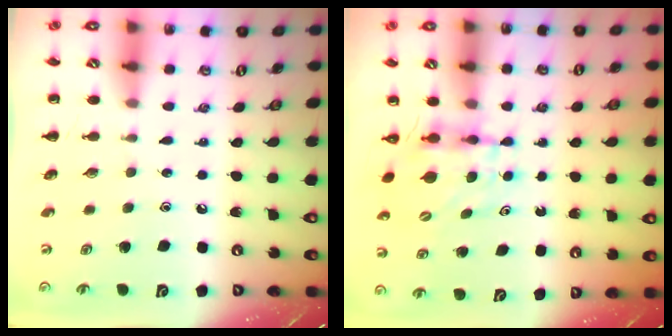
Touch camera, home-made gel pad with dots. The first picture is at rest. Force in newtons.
{"total": 5.0, "press": 5.0, "slide": 0.4}